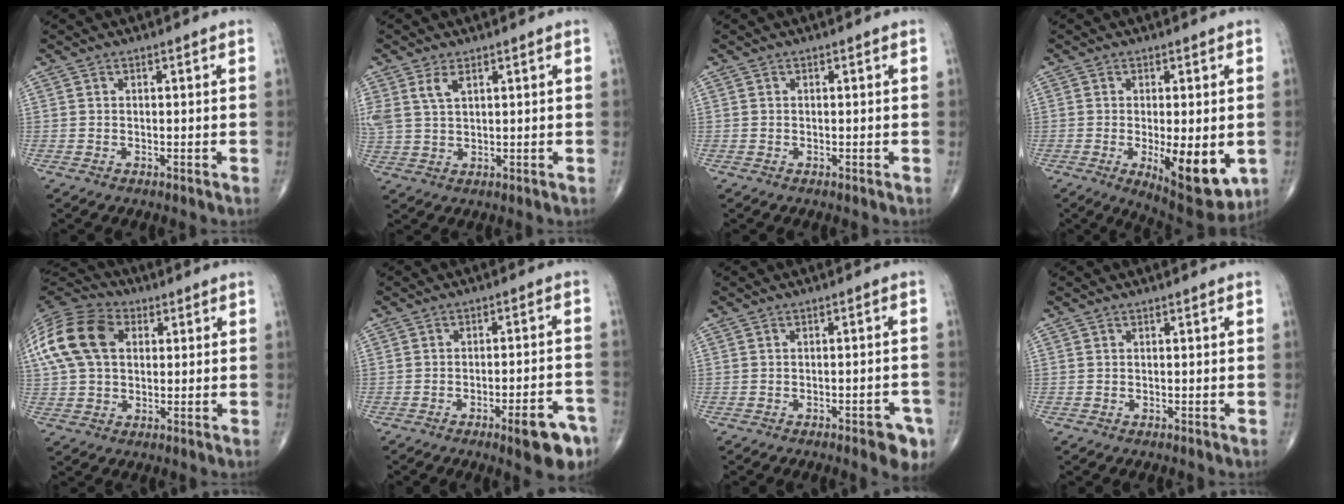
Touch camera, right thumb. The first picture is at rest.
{"total": 4.9, "force": [2.4, 2.5, 3.4], "torque": [-0.078, -0.001, 0.059]}
{"total": 0.0}
{"total": 13.1, "force": [-2.9, 4.7, 11.9], "torque": [-0.153, -0.026, -0.030]}
{"total": 17.1, "force": [4.0, 11.7, 11.8], "torque": [-0.248, 0.022, 0.066]}
{"total": 9.2, "force": [-5.2, 2.3, 7.2], "torque": [-0.080, 0.029, -0.065]}
{"total": 5.6, "force": [-3.3, 1.8, 4.1], "torque": [-0.034, 0.015, -0.038]}
{"total": 0.0}